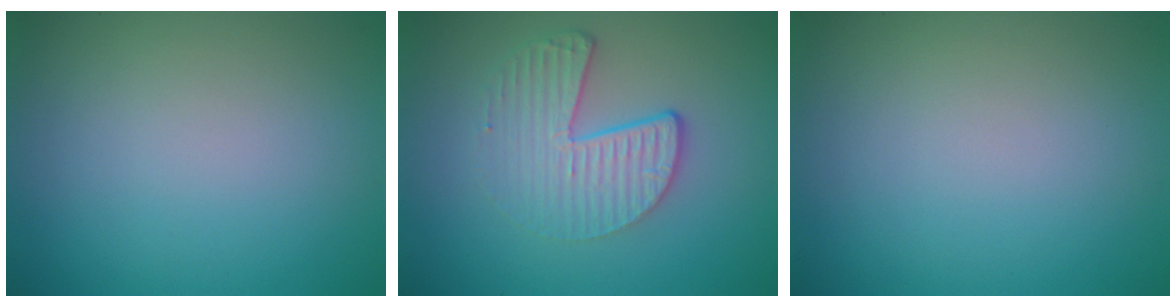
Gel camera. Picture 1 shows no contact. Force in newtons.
{"total": 4.5, "press": 3.0, "slide": 3.3}
{"total": 0.0}